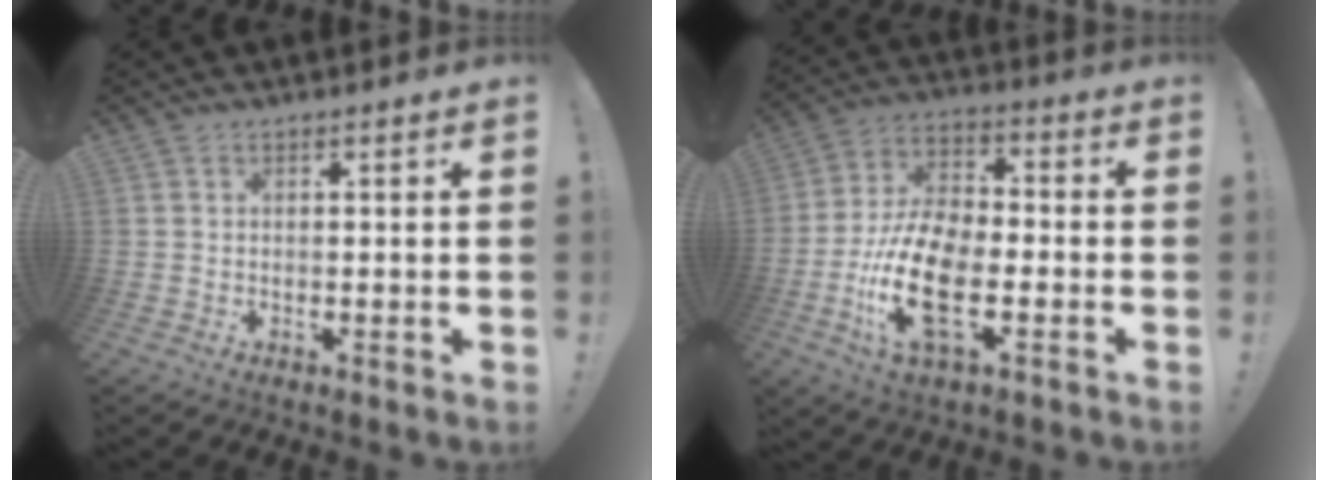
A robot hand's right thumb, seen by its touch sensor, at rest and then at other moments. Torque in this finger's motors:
{"motor_torque": [1.06, 1.11, 1.48, -0.54, 0.51]}